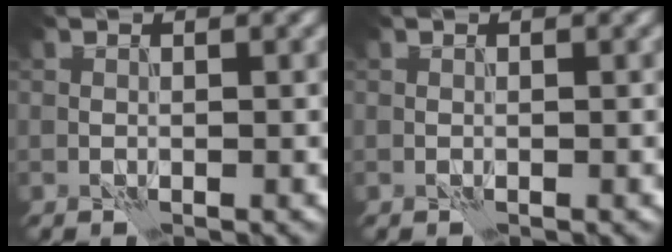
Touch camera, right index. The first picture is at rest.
{"total": 0.0}